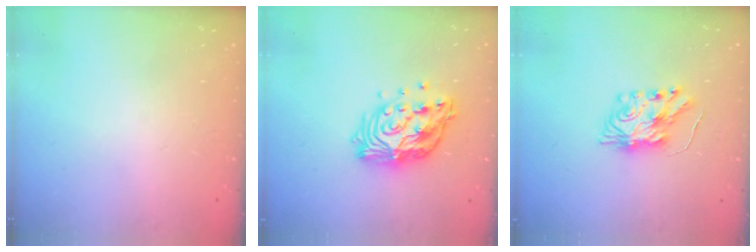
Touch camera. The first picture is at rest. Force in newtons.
{"total": 16.8, "press": 16.7, "slide": 1.5}
{"total": 8.1, "press": 8.1, "slide": 0.6}